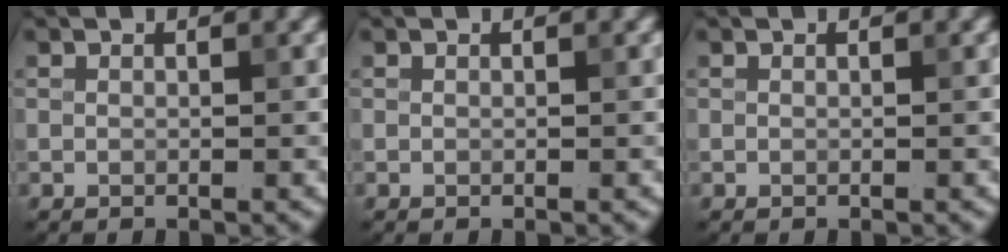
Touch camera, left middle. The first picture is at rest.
{"total": 0.0}
{"total": 0.0}